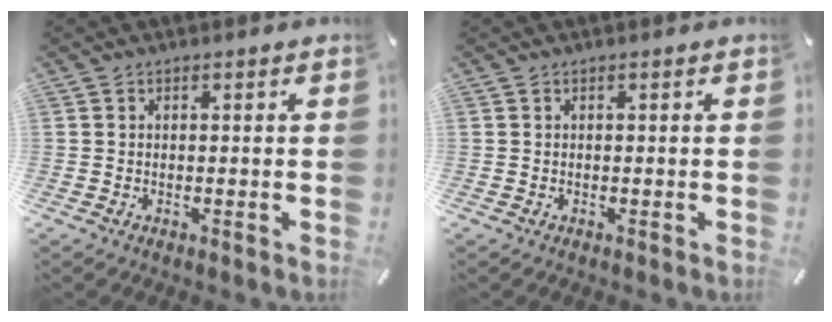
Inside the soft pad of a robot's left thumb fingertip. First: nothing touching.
{"total": 0.0}